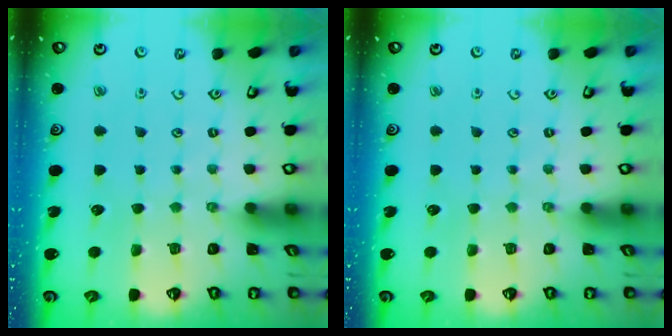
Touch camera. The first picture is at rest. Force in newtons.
{"total": 0.0}